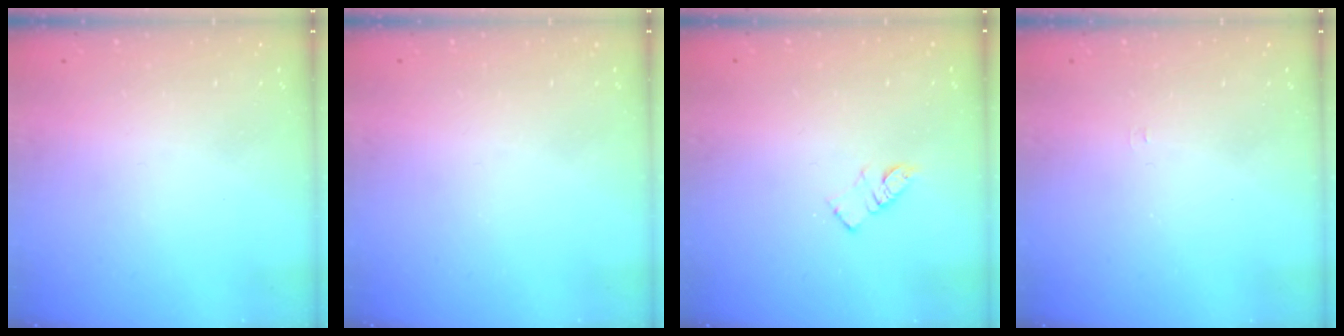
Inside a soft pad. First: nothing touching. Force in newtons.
{"total": 0.0}
{"total": 5.8, "press": 5.8, "slide": 0.4}
{"total": 3.3, "press": 3.3, "slide": 0.4}